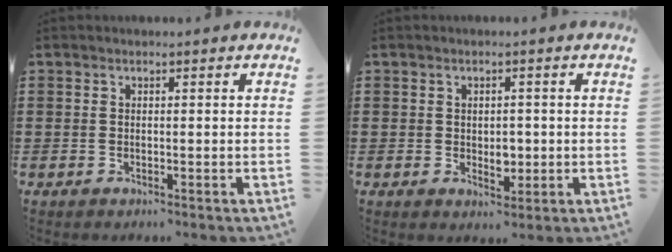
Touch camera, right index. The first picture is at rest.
{"total": 2.8, "force": [-0.1, 1.8, 2.1], "torque": [-0.026, -0.002, -0.006]}